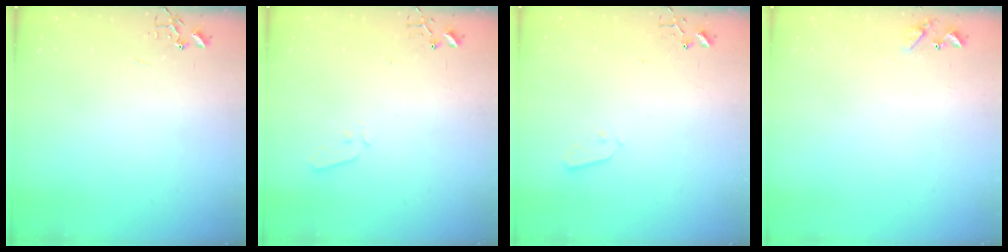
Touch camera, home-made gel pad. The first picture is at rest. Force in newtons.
{"total": 3.6, "press": 3.5, "slide": 0.6}
{"total": 2.8, "press": 2.7, "slide": 0.4}
{"total": 7.0, "press": 7.0, "slide": 0.6}